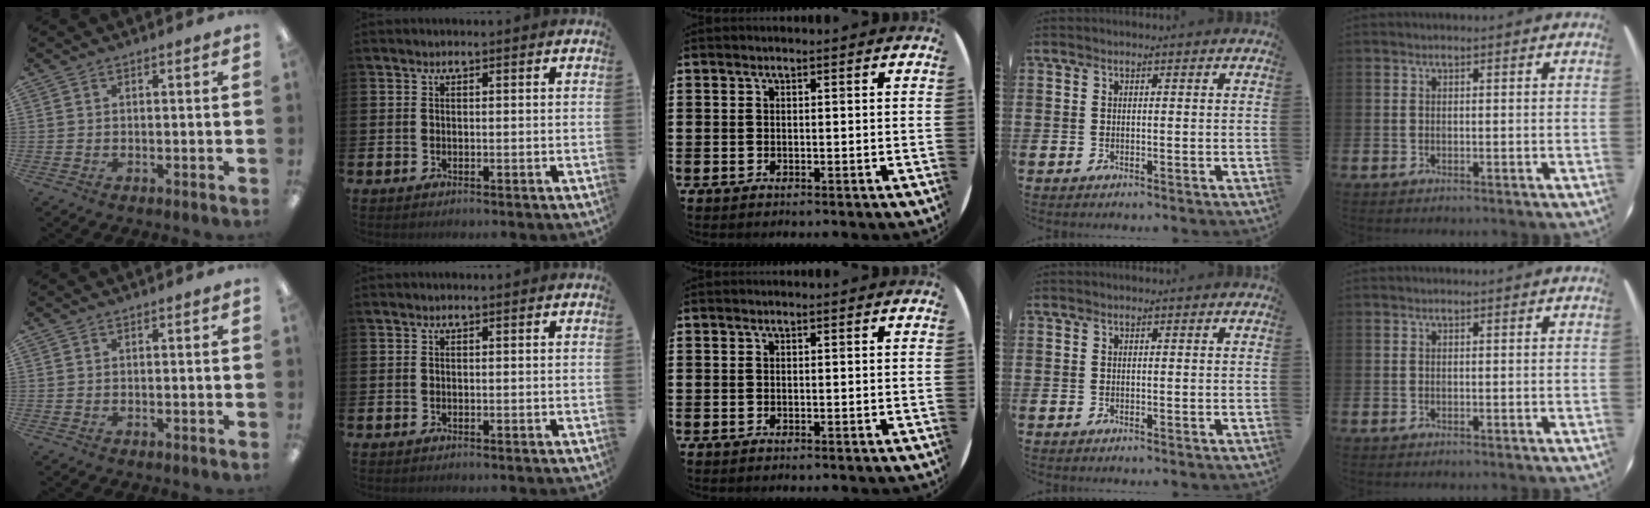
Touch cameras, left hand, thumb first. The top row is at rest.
{}